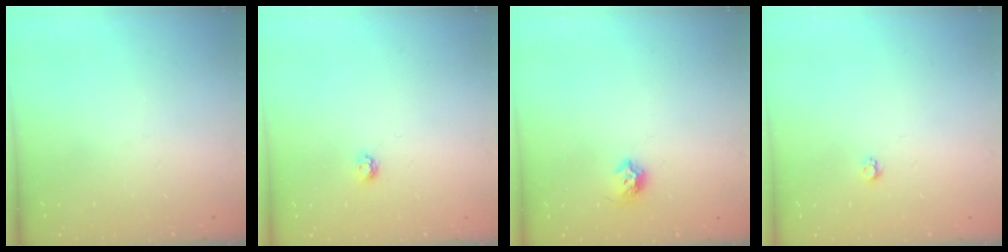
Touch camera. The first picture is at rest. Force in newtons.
{"total": 4.2, "press": 4.1, "slide": 0.4}
{"total": 7.1, "press": 7.0, "slide": 0.8}
{"total": 3.2, "press": 3.2, "slide": 0.3}